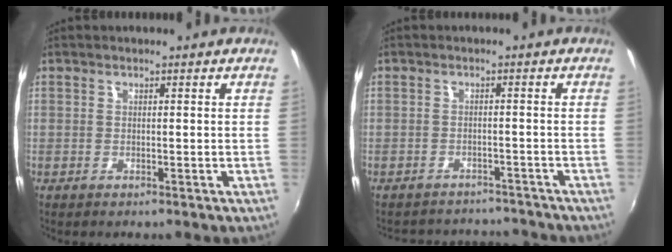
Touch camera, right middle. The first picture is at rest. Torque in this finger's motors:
{"motor_torque": [0.40, -0.43, -0.06, -0.07]}